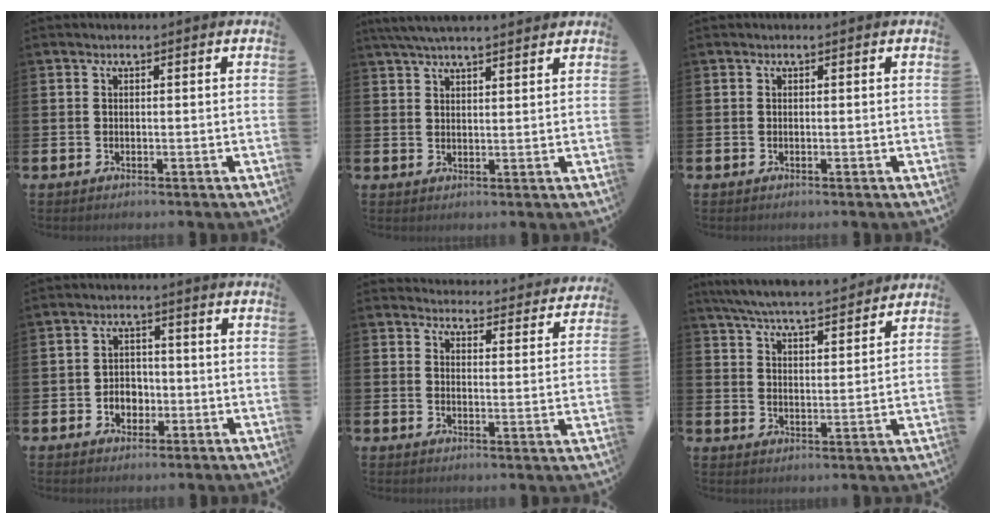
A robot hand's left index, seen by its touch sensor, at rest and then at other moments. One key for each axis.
{"total": 4.6, "fx": 4.2, "fy": 0.4, "fz": 1.7, "tx": -0.043, "ty": -0.007, "tz": 0.078}
{"total": 0.0}
{"total": 3.1, "fx": -1.2, "fy": 2.6, "fz": 1.3, "tx": -0.018, "ty": 0.002, "tz": -0.030}
{"total": 4.0, "fx": 4.0, "fy": 0.6, "fz": 0.1, "tx": -0.006, "ty": -0.034, "tz": 0.067}
{"total": 6.6, "fx": 6.4, "fy": 0.3, "fz": 1.5, "tx": -0.058, "ty": -0.037, "tz": 0.115}